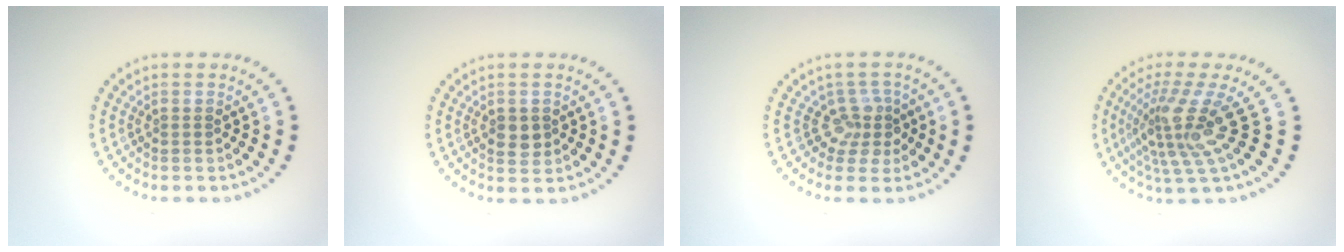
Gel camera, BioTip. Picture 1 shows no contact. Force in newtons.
{"total": 1.9, "press": 1.8, "slide": 0.2}
{"total": 2.7, "press": 2.0, "slide": 1.8}
{"total": 4.7, "press": 3.1, "slide": 3.6}